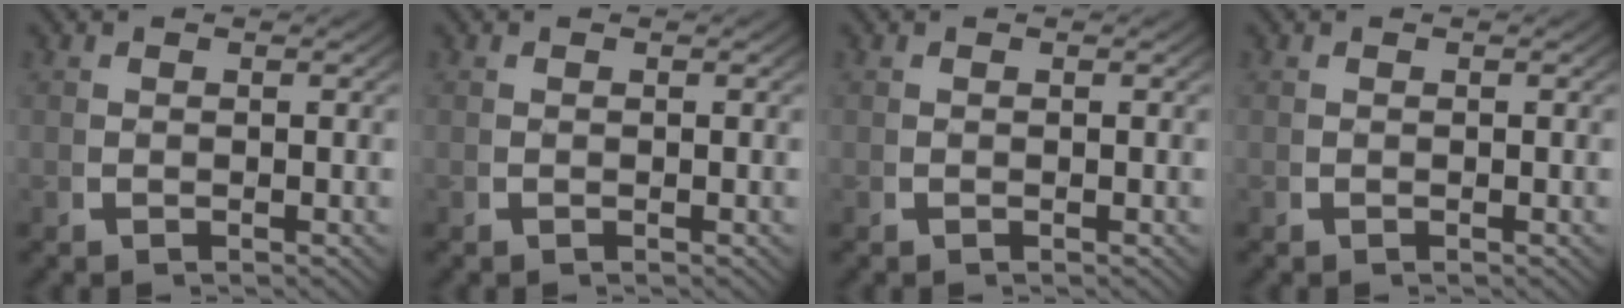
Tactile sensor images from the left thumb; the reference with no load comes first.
{"total": 0.0}
{"total": 0.0}
{"total": 0.0}